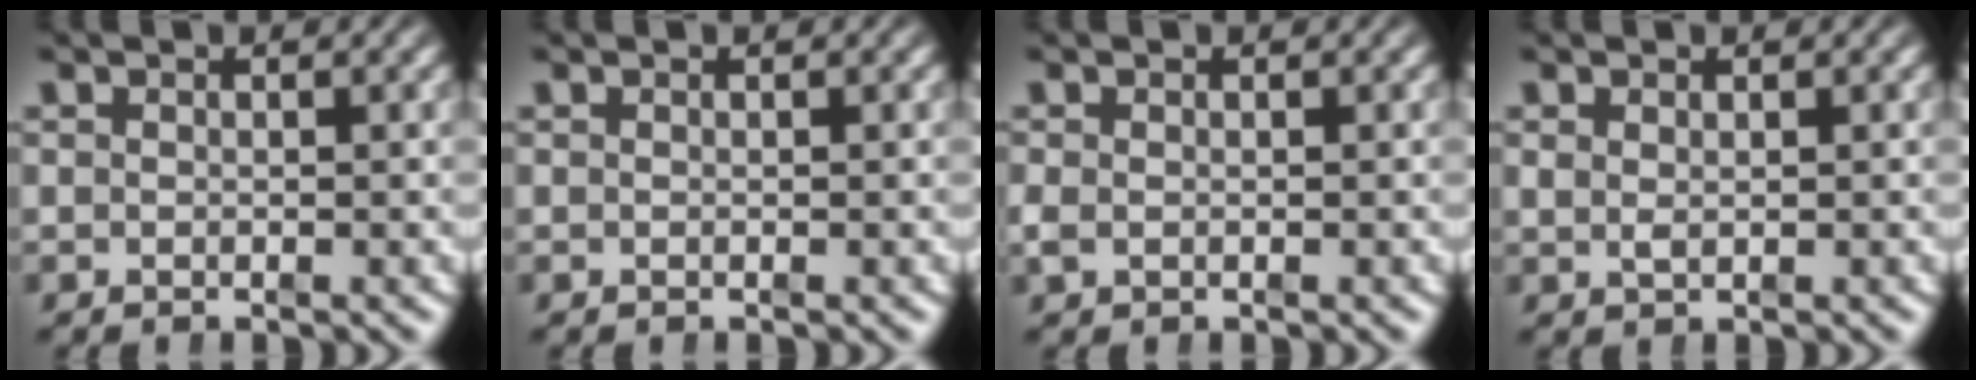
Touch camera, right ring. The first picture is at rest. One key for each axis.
{"total": 0.0}
{"total": 0.8, "fx": -0.4, "fy": 0.5, "fz": 0.5, "tx": -0.019, "ty": -0.011, "tz": 0.001}
{"total": 0.7, "fx": 0.3, "fy": 0.2, "fz": 0.6, "tx": -0.012, "ty": -0.008, "tz": 0.016}